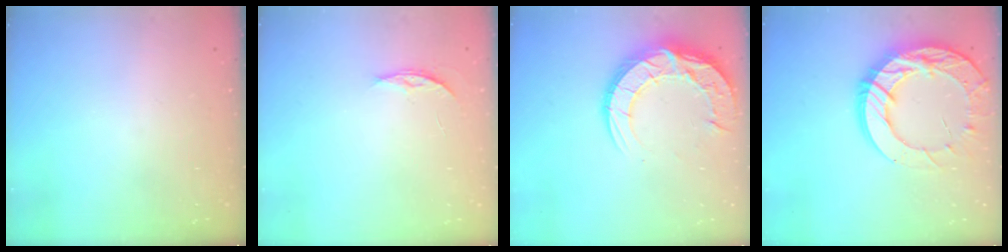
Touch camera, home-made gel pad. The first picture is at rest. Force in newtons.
{"total": 3.5, "press": 3.5, "slide": 0.4}
{"total": 17.9, "press": 17.8, "slide": 1.3}
{"total": 21.2, "press": 21.1, "slide": 2.1}